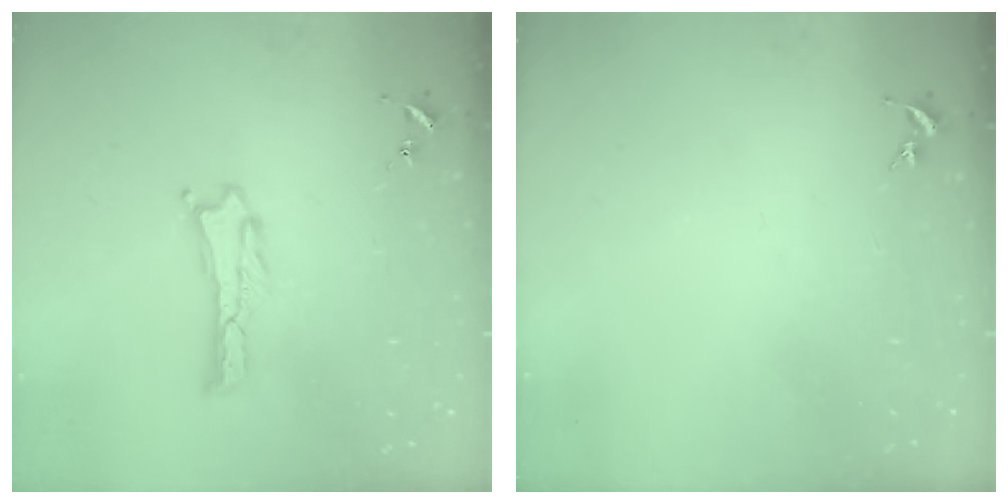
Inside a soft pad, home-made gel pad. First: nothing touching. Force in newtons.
{"total": 0.0}